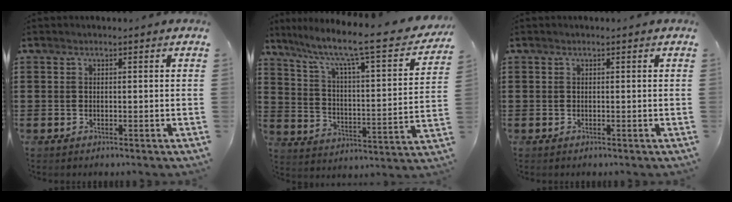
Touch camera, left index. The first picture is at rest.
{"total": 8.7, "force": [6.7, 0.5, 5.6], "torque": [-0.127, -0.056, 0.100]}
{"total": 0.0}